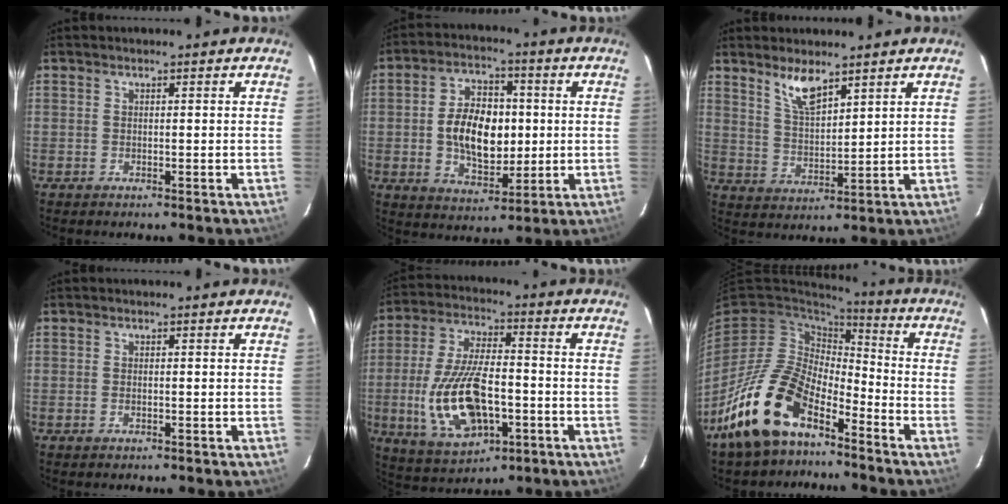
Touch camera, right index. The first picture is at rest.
{"total": 12.5, "force": [-0.1, 7.6, 9.9], "torque": [-0.180, 0.017, 0.007]}
{"total": 6.5, "force": [4.8, 1.9, 4.0], "torque": [-0.074, -0.002, 0.100]}
{"total": 0.6, "force": [-0.3, 0.3, 0.4], "torque": [-0.008, 0.001, -0.005]}
{"total": 17.2, "force": [-4.4, 8.0, 14.6], "torque": [-0.310, -0.008, -0.064]}
{"total": 16.8, "force": [-11.1, 7.9, 9.9], "torque": [-0.194, 0.002, -0.210]}